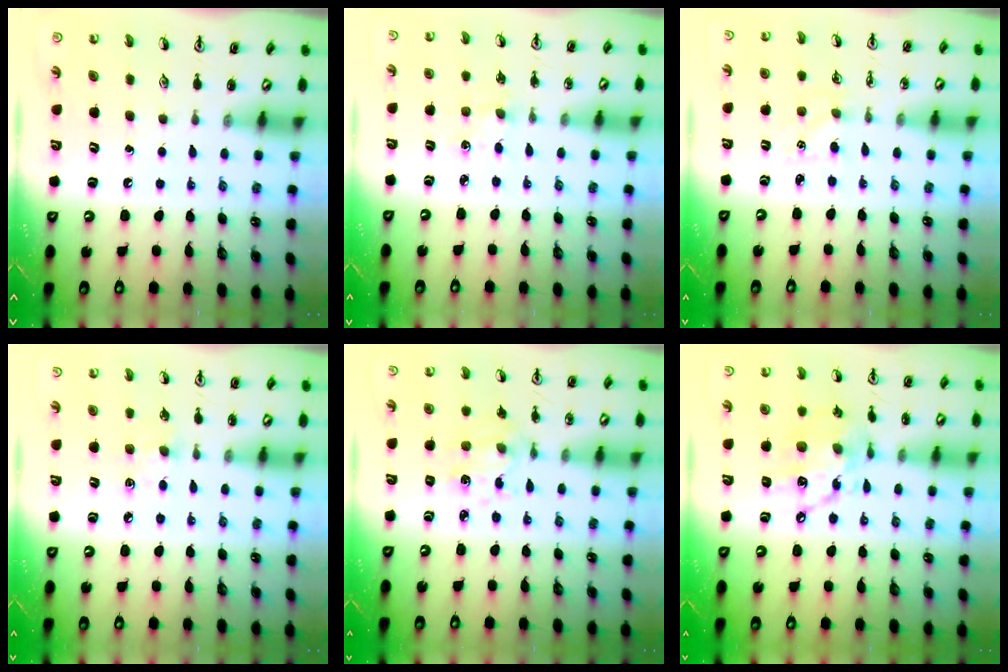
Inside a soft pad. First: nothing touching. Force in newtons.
{"total": 2.1, "press": 2.1, "slide": 0.3}
{"total": 2.1, "press": 2.1, "slide": 0.3}
{"total": 5.6, "press": 5.5, "slide": 0.9}
{"total": 2.5, "press": 2.5, "slide": 0.6}
{"total": 13.0, "press": 13.0, "slide": 0.9}